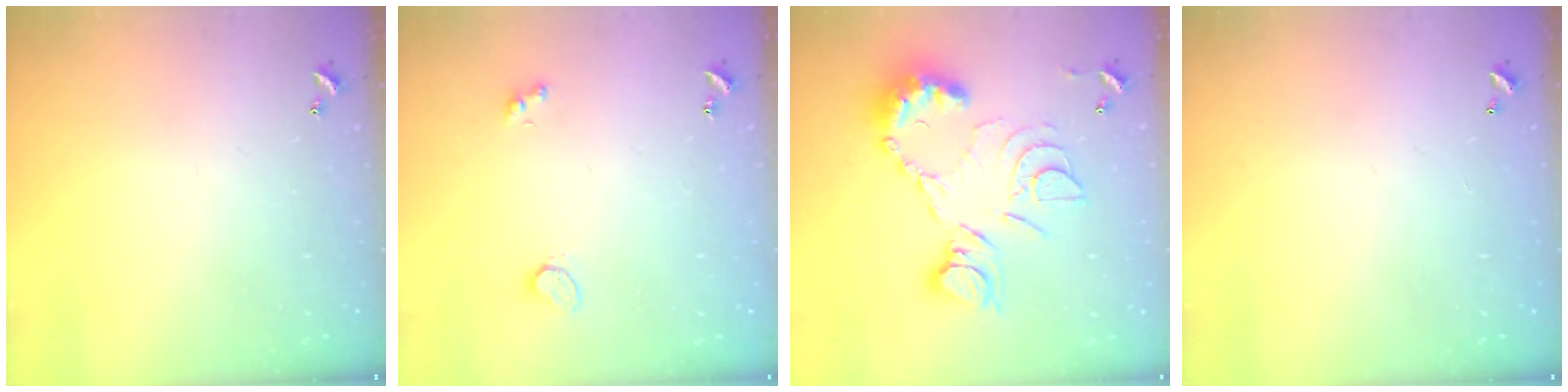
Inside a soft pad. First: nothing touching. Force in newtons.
{"total": 3.5, "press": 3.2, "slide": 1.5}
{"total": 17.0, "press": 17.0, "slide": 1.0}
{"total": 3.0, "press": 3.0, "slide": 0.1}